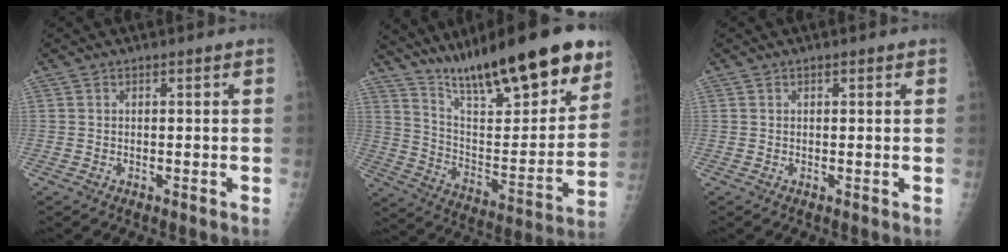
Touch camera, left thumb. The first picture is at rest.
{"total": 27.2, "force": [18.8, 6.8, 18.4], "torque": [-0.252, -0.064, 0.309]}
{"total": 0.9, "force": [0.5, 0.4, 0.6], "torque": [-0.006, 0.000, 0.004]}